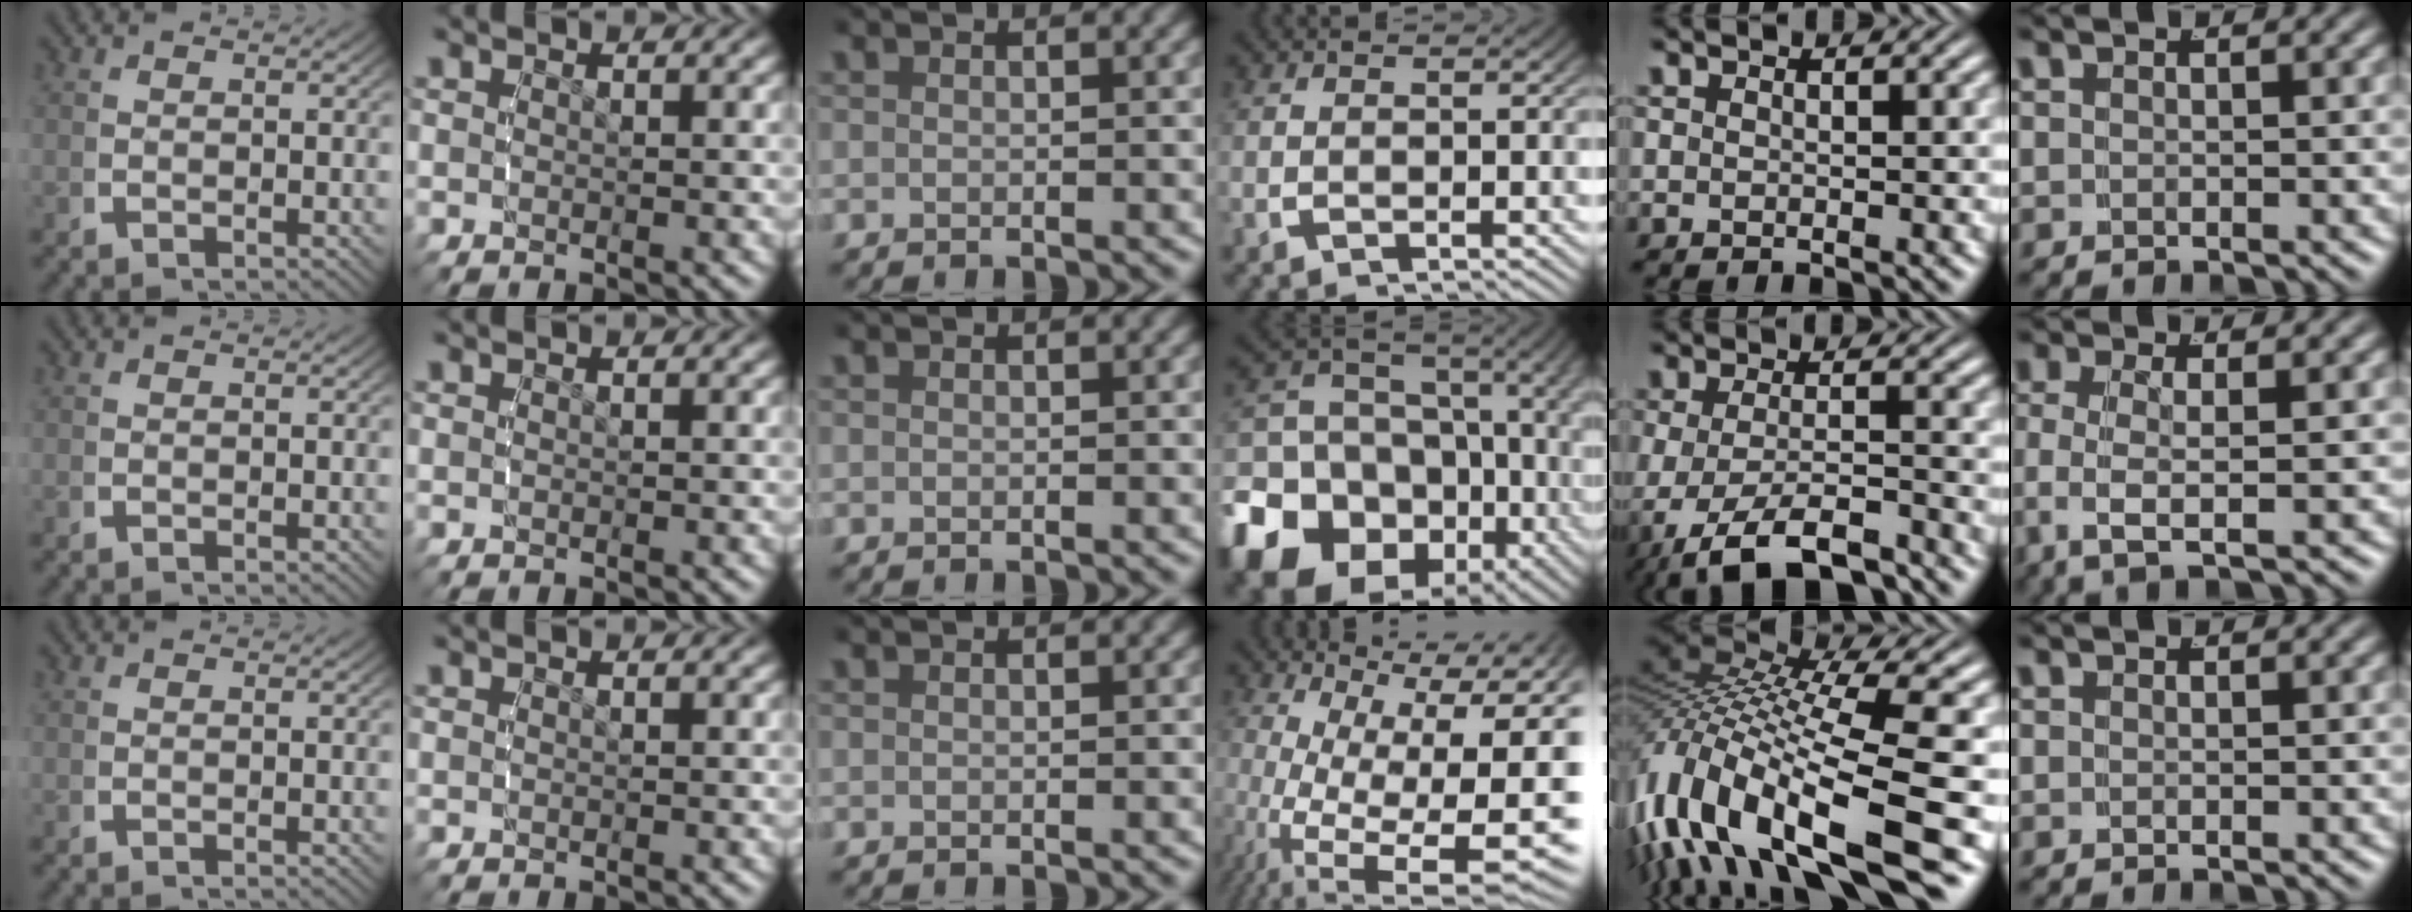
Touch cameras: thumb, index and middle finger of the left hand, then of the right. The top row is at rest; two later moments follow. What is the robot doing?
{"motion": "grasp_and_lifting", "object": "backpack"}